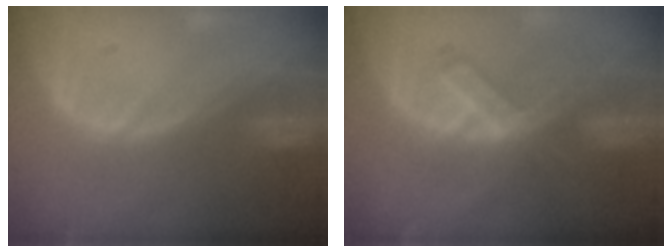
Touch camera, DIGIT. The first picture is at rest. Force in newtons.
{"total": 6.5, "press": 5.9, "slide": 2.8}